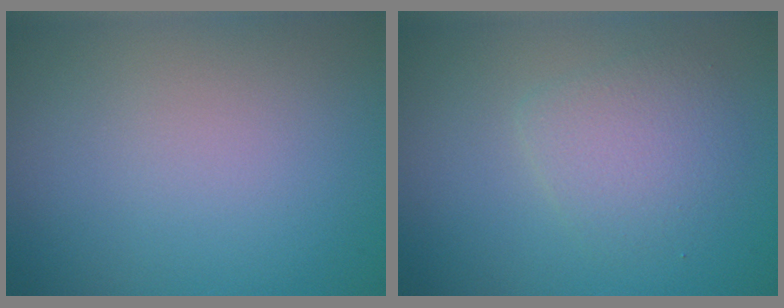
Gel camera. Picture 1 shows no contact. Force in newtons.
{"total": 2.7, "press": 2.7, "slide": 0.1}